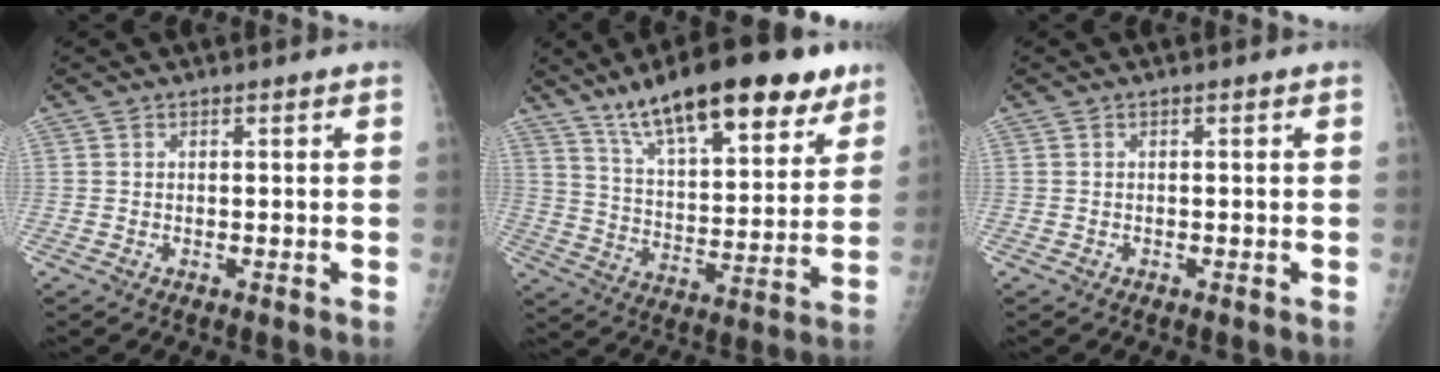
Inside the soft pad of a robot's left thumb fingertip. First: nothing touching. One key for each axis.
{"total": 22.9, "fx": 15.2, "fy": 7.4, "fz": 15.4, "tx": -0.206, "ty": -0.047, "tz": 0.245}
{"total": 0.0}